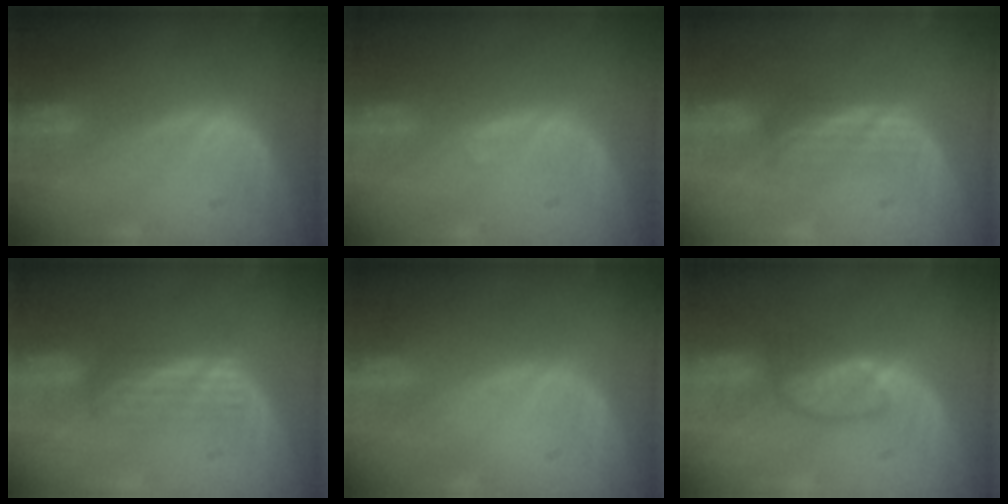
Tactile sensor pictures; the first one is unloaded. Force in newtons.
{"total": 0.6, "press": 0.4, "slide": 0.4}
{"total": 2.3, "press": 2.2, "slide": 0.6}
{"total": 3.1, "press": 2.5, "slide": 1.7}
{"total": 0.0}
{"total": 3.5, "press": 3.4, "slide": 0.9}